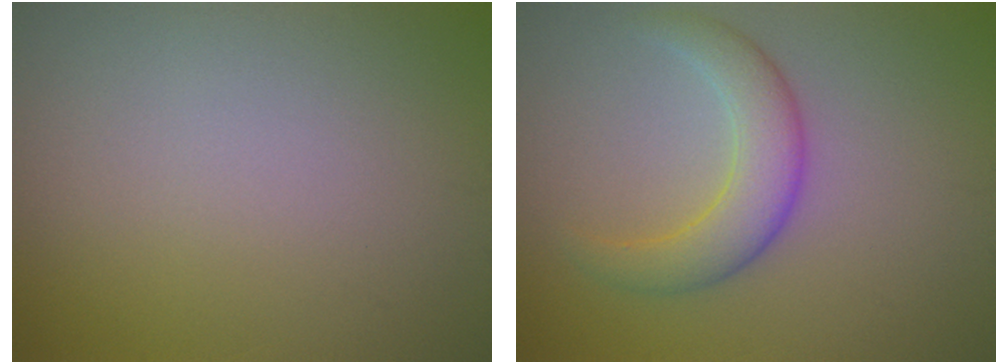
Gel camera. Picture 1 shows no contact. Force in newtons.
{"total": 3.9, "press": 3.9, "slide": 0.3}